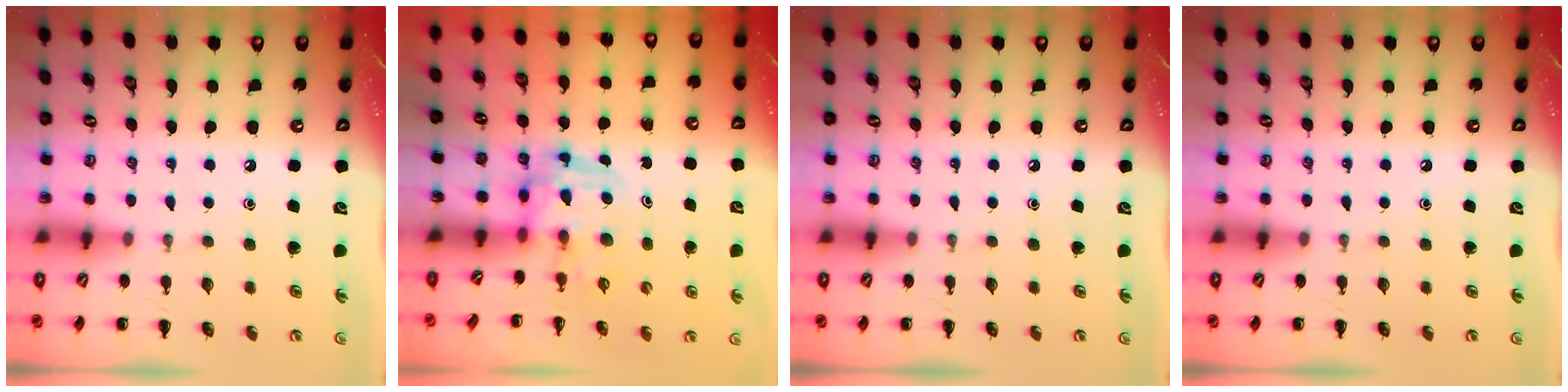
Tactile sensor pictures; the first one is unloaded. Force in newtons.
{"total": 3.6, "press": 3.5, "slide": 0.6}
{"total": 0.0}
{"total": 0.0}